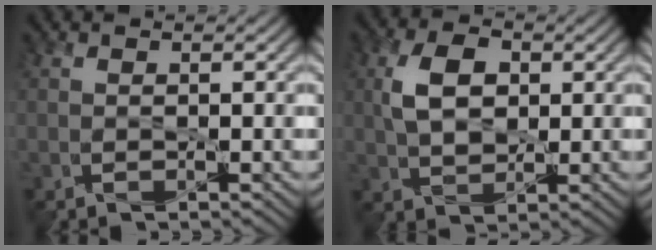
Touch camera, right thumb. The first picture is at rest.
{"total": 6.1, "force": [1.2, 3.9, 4.5], "torque": [-0.096, 0.006, 0.020]}